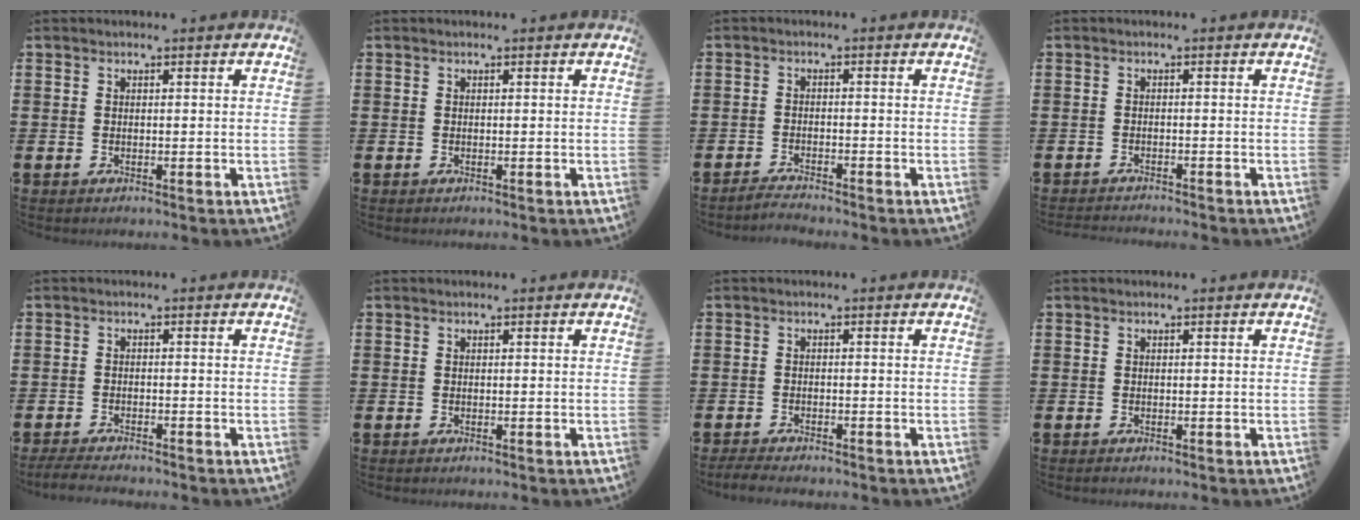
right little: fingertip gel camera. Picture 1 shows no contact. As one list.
[{"total": 0.0}, {"total": 1.6, "force": [-1.6, -0.1, 0.2], "torque": [-0.005, 0.002, -0.032]}, {"total": 1.1, "force": [-1.1, -0.1, 0.0], "torque": [-0.001, 0.000, -0.022]}, {"total": 1.8, "force": [-1.7, 0.1, 0.6], "torque": [-0.010, 0.005, -0.035]}, {"total": 0.0}, {"total": 1.4, "force": [-1.3, 0.2, 0.4], "torque": [-0.009, 0.004, -0.027]}, {"total": 0.0}]